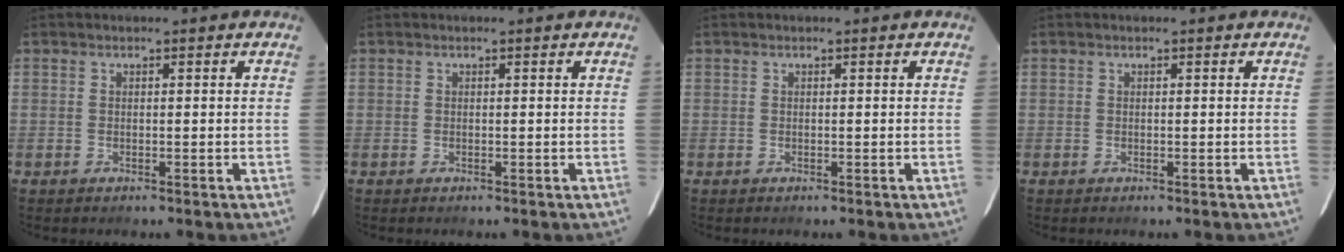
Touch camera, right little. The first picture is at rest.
{"total": 0.0}
{"total": 0.0}
{"total": 0.0}